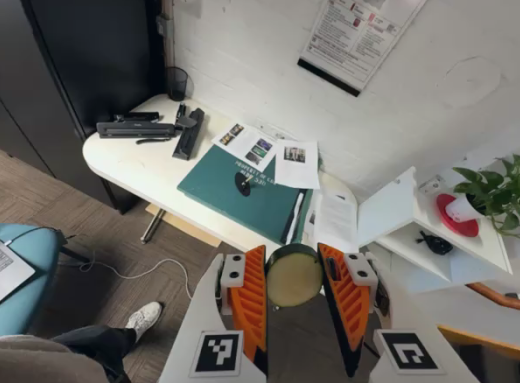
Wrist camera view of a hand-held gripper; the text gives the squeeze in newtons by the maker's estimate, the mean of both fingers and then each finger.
{"total": 12.4, "left": 13.2, "right": 11.6}